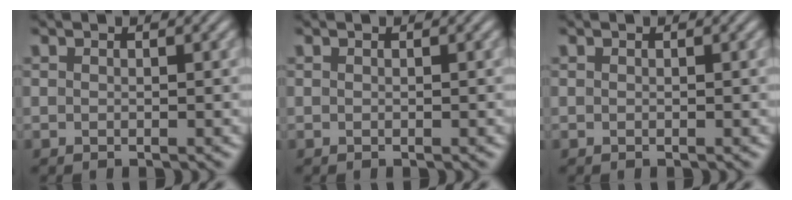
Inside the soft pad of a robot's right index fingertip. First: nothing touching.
{"total": 0.0}
{"total": 0.0}